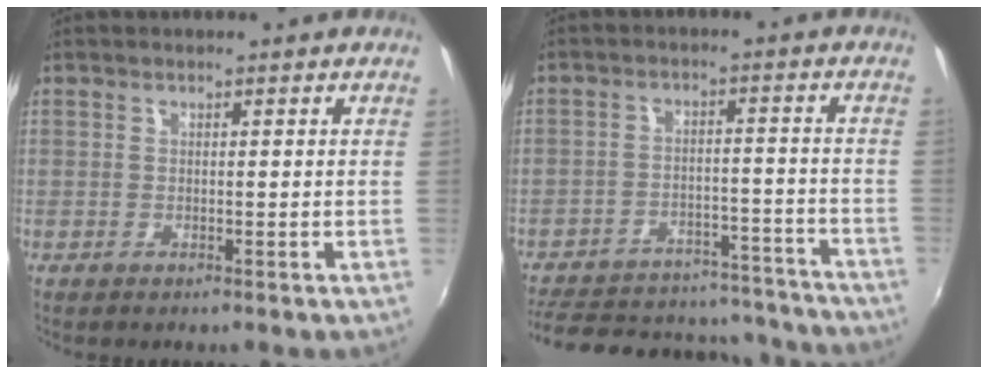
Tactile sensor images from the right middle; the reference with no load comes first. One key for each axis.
{"total": 22.8, "fx": -19.3, "fy": 9.3, "fz": 7.8, "tx": -0.168, "ty": 0.041, "tz": -0.232}